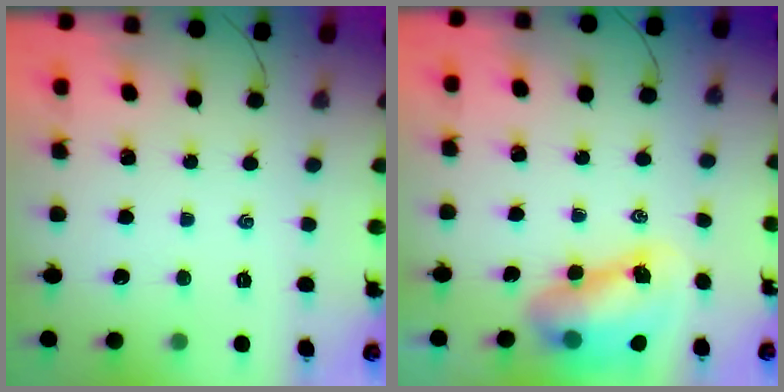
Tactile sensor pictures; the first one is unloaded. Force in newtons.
{"total": 8.1, "press": 7.9, "slide": 2.0}